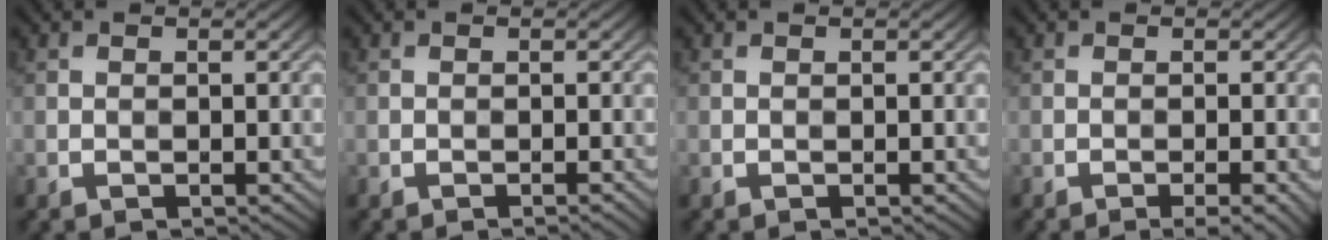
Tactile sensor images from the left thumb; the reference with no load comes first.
{"total": 0.0}
{"total": 0.0}
{"total": 2.2, "force": [-1.3, 0.3, 1.8], "torque": [-0.023, 0.006, -0.020]}